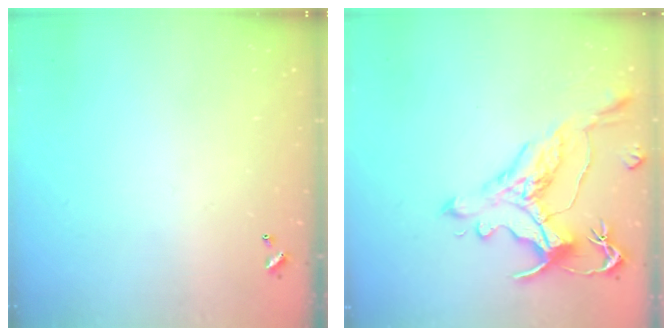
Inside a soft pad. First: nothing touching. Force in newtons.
{"total": 1.7, "press": 1.2, "slide": 1.1}